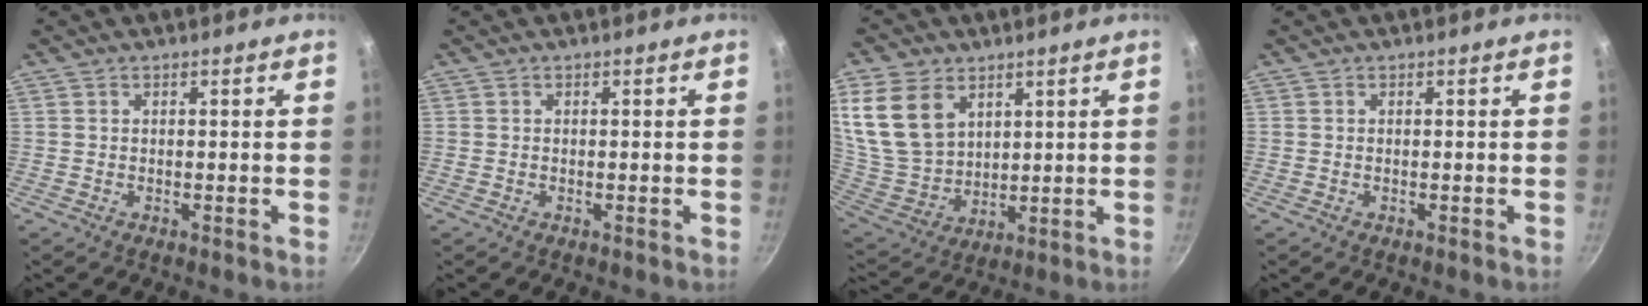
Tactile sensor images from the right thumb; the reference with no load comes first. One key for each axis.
{"total": 0.0}
{"total": 16.1, "fx": 6.9, "fy": 11.3, "fz": 9.1, "tx": -0.175, "ty": -0.030, "tz": 0.154}
{"total": 0.0}